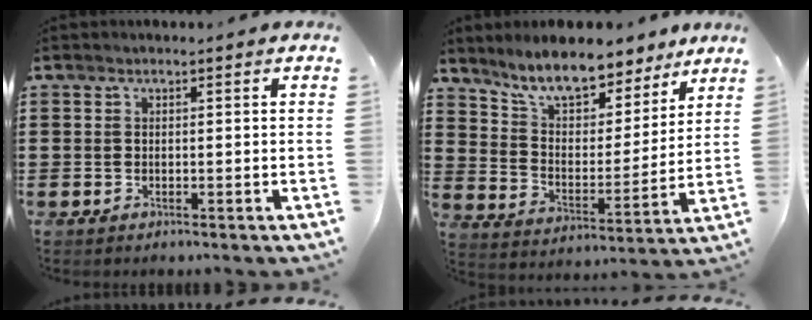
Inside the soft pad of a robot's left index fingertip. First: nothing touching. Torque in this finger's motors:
{"motor_torque": [1.11, -1.02, 0.96, 0.21]}